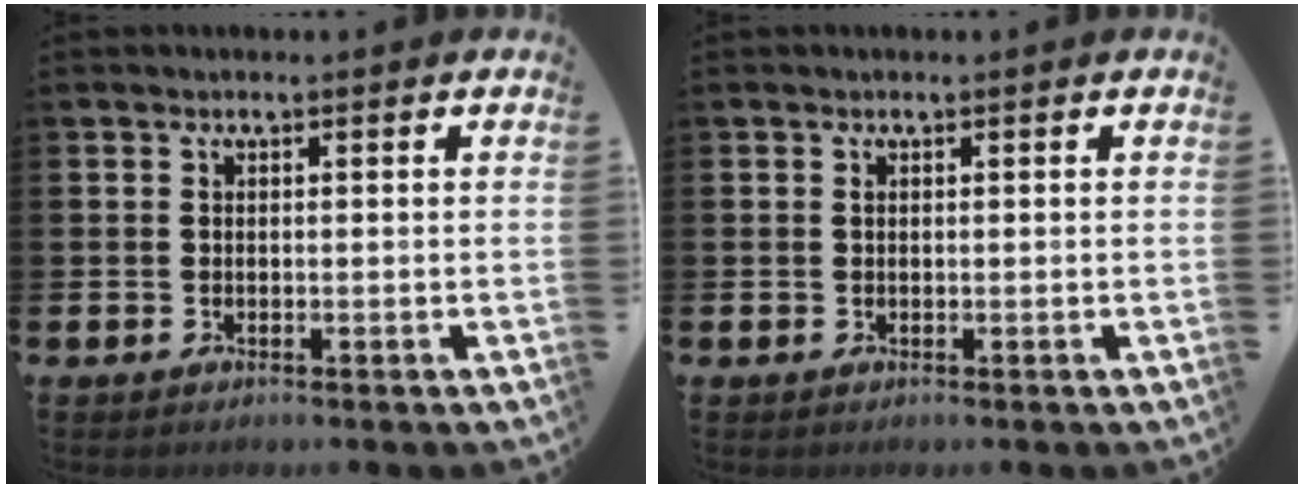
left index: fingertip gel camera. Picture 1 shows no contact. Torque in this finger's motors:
{"motor_torque": [0.09, 0.03, -0.11, -0.15]}